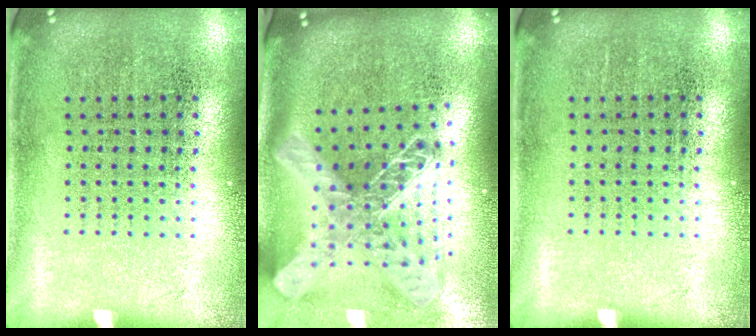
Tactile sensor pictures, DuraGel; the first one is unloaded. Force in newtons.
{"total": 2.9, "press": 2.0, "slide": 2.0}
{"total": 0.0}